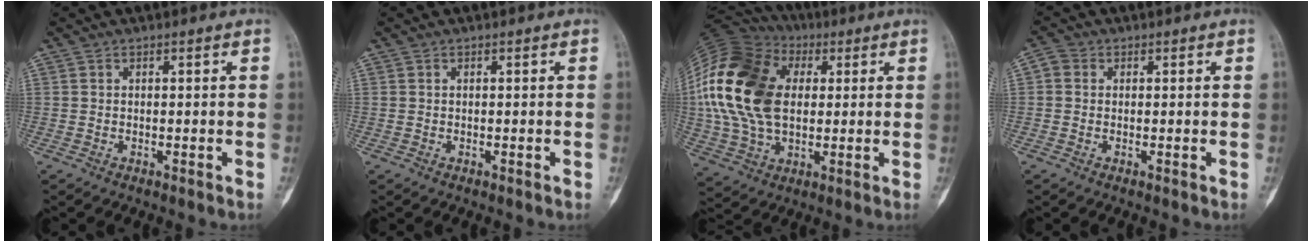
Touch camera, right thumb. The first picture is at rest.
{"total": 0.0}
{"total": 24.3, "force": [3.3, 16.1, 17.9], "torque": [-0.371, 0.009, 0.060]}
{"total": 2.1, "force": [0.3, 1.8, 0.9], "torque": [-0.011, 0.004, -0.002]}